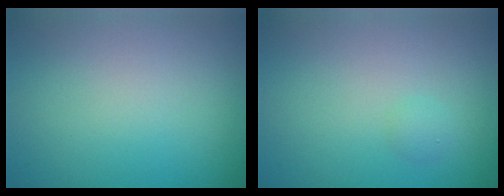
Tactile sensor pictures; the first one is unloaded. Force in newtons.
{"total": 0.7, "press": 0.7, "slide": 0.0}